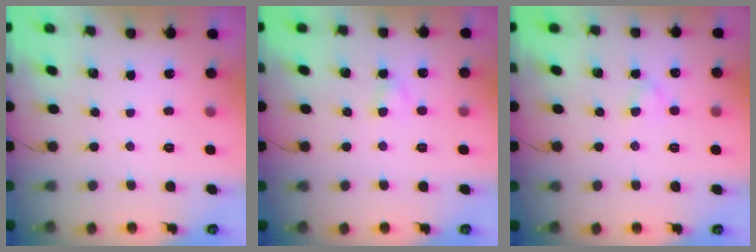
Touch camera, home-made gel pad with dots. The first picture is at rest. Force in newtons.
{"total": 2.8, "press": 2.6, "slide": 1.0}
{"total": 2.7, "press": 2.5, "slide": 1.2}